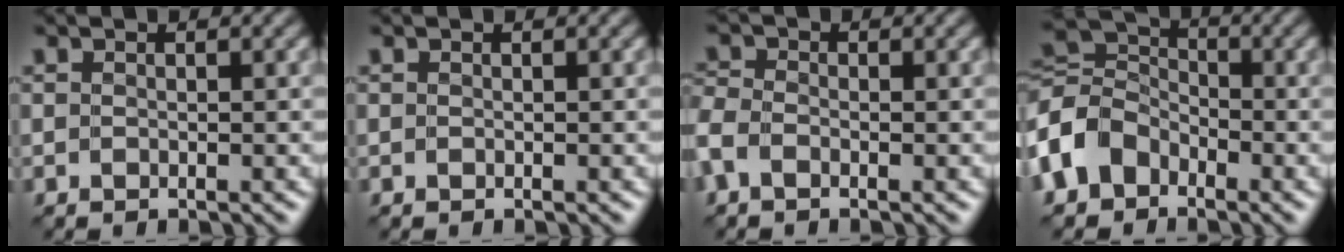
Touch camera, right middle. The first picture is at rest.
{"total": 0.0}
{"total": 2.0, "force": [-1.1, 1.2, 1.2], "torque": [-0.032, 0.005, -0.038]}
{"total": 5.7, "force": [-2.4, 4.5, 2.6], "torque": [-0.060, 0.012, -0.073]}